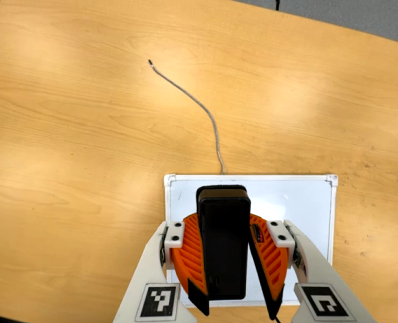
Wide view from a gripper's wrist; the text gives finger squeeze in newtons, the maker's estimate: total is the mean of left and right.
{"total": 10.5, "left": 9.9, "right": 11.1}